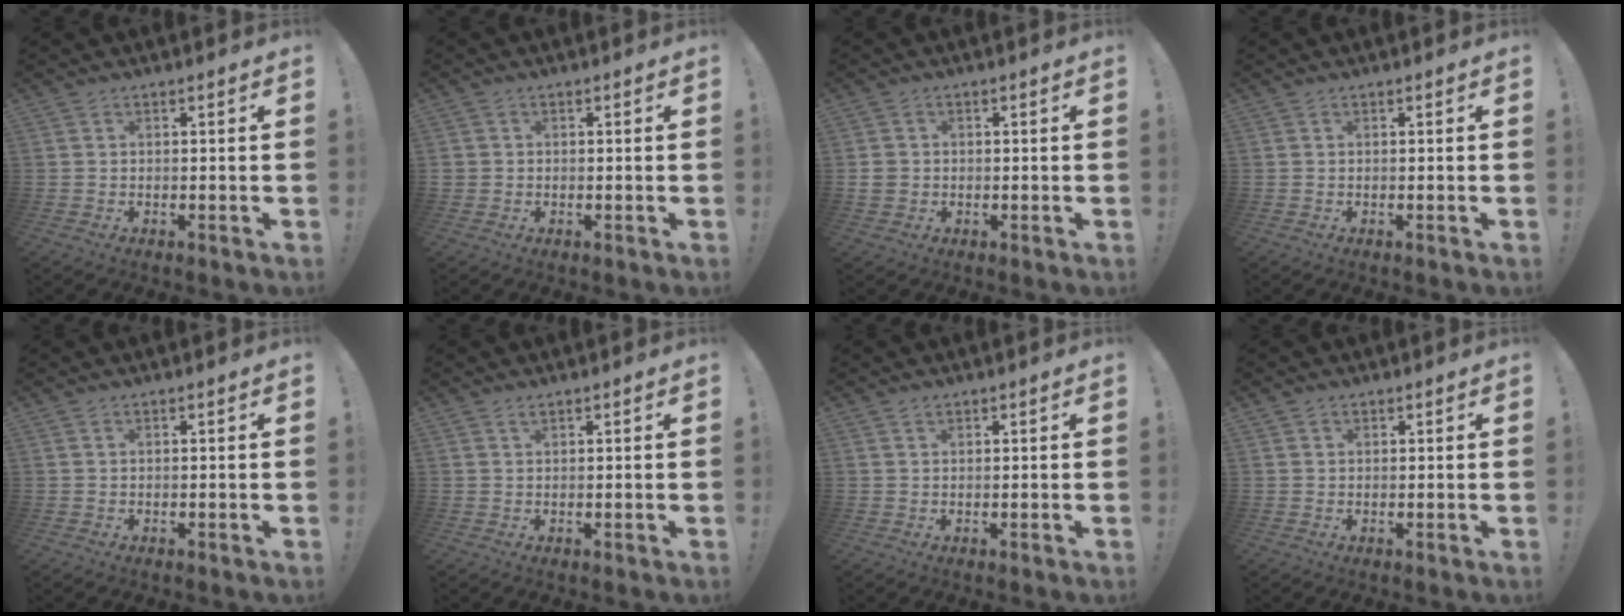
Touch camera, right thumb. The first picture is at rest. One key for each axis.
{"total": 1.4, "fx": -0.2, "fy": 1.4, "fz": 0.4, "tx": -0.013, "ty": 0.007, "tz": -0.001}
{"total": 3.1, "fx": 0.0, "fy": 2.8, "fz": 1.3, "tx": -0.014, "ty": 0.003, "tz": 0.001}
{"total": 0.0}
{"total": 0.0}
{"total": 0.8, "fx": 0.7, "fy": 0.2, "fz": 0.4, "tx": -0.004, "ty": -0.002, "tz": 0.012}
{"total": 0.8, "fx": 0.6, "fy": 0.5, "fz": 0.2, "tx": -0.005, "ty": 0.000, "tz": 0.012}
{"total": 0.9, "fx": 0.6, "fy": 0.8, "fz": 0.1, "tx": -0.001, "ty": 0.001, "tz": 0.011}